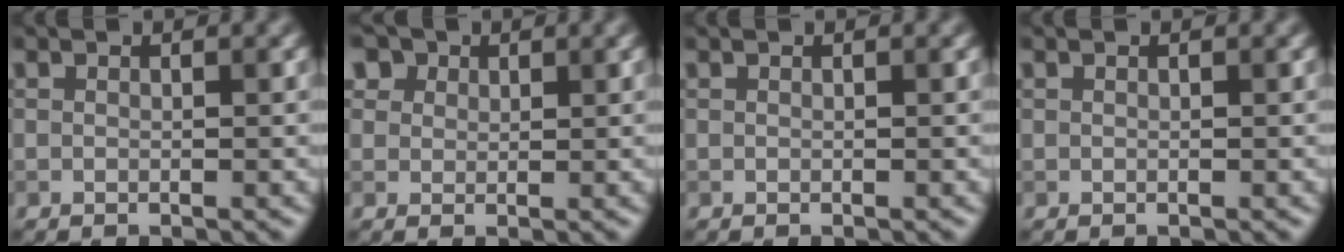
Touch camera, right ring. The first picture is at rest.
{"total": 5.1, "force": [3.2, 3.4, 2.2], "torque": [-0.059, 0.010, 0.044]}
{"total": 0.0}
{"total": 0.0}